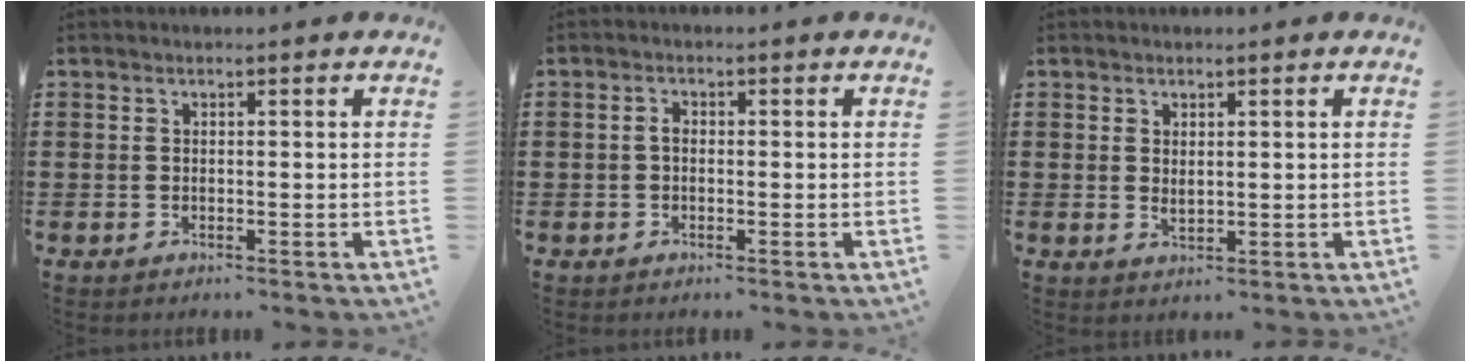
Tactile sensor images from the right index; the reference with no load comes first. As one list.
[{"total": 1.4, "force": [-0.3, 0.8, 1.1], "torque": [-0.030, -0.001, -0.008]}, {"total": 1.4, "force": [0.8, 0.7, 0.8], "torque": [-0.017, 0.005, 0.015]}]